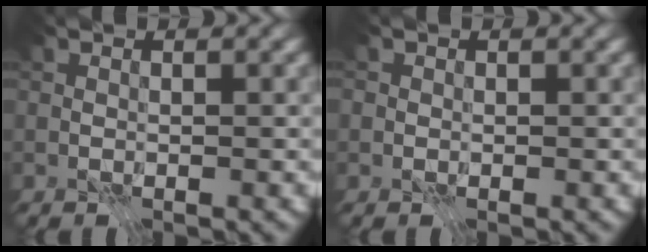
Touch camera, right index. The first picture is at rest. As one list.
[{"total": 0.7, "force": [-0.1, 0.7, 0.0], "torque": [0.002, -0.002, -0.005]}]